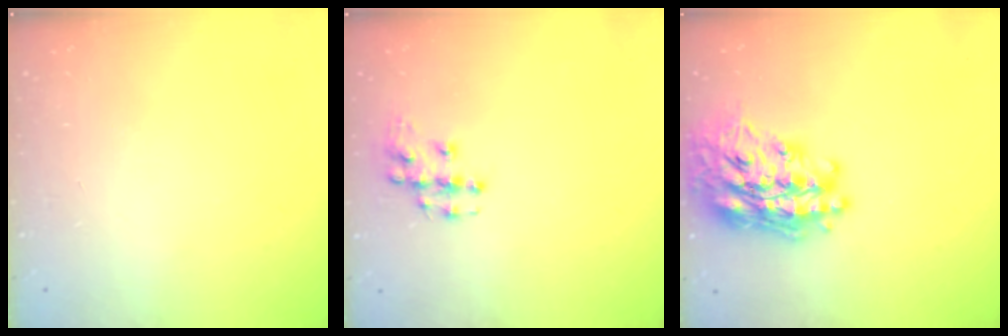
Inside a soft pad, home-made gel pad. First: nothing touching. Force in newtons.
{"total": 8.6, "press": 8.6, "slide": 0.7}
{"total": 27.4, "press": 27.3, "slide": 2.4}